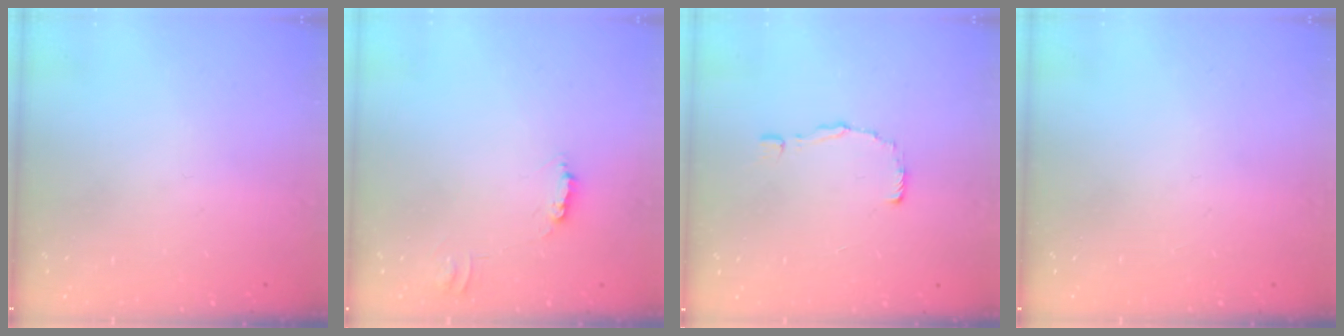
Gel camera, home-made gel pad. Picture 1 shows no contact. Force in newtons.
{"total": 4.6, "press": 4.6, "slide": 0.2}
{"total": 4.9, "press": 4.9, "slide": 0.4}
{"total": 0.0}